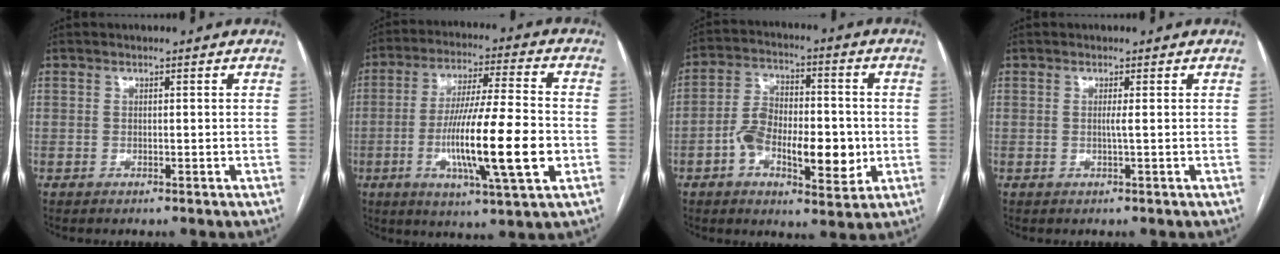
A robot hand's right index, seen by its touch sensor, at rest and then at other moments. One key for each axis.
{"total": 16.7, "fx": -3.8, "fy": 1.1, "fz": 16.2, "tx": -0.287, "ty": -0.011, "tz": -0.065}
{"total": 12.8, "fx": -3.1, "fy": 5.7, "fz": 11.0, "tx": -0.190, "ty": 0.014, "tz": -0.048}
{"total": 0.9, "fx": 0.1, "fy": -0.3, "fz": 0.8, "tx": -0.014, "ty": -0.001, "tz": -0.001}